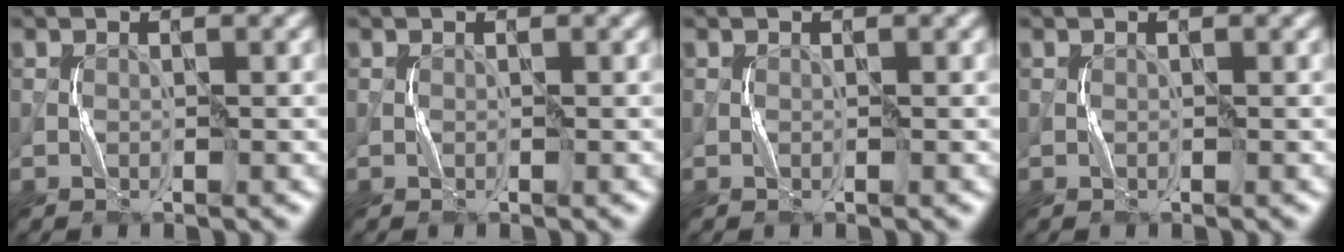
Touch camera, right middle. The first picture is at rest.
{"total": 0.0}
{"total": 0.0}
{"total": 0.0}